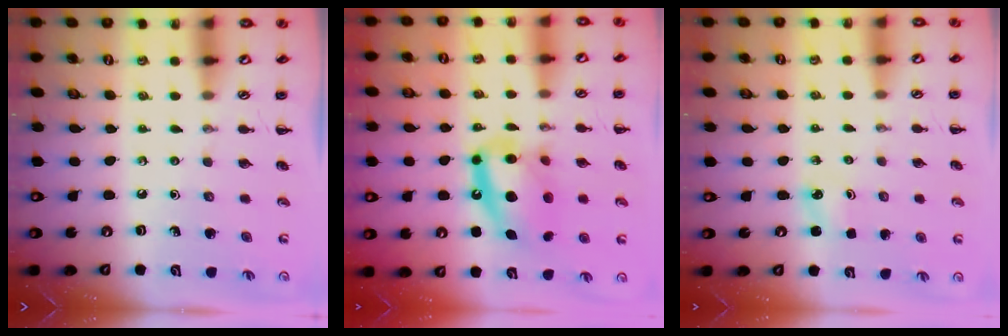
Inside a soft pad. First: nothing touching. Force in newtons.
{"total": 14.9, "press": 14.4, "slide": 3.6}
{"total": 2.5, "press": 2.4, "slide": 0.8}